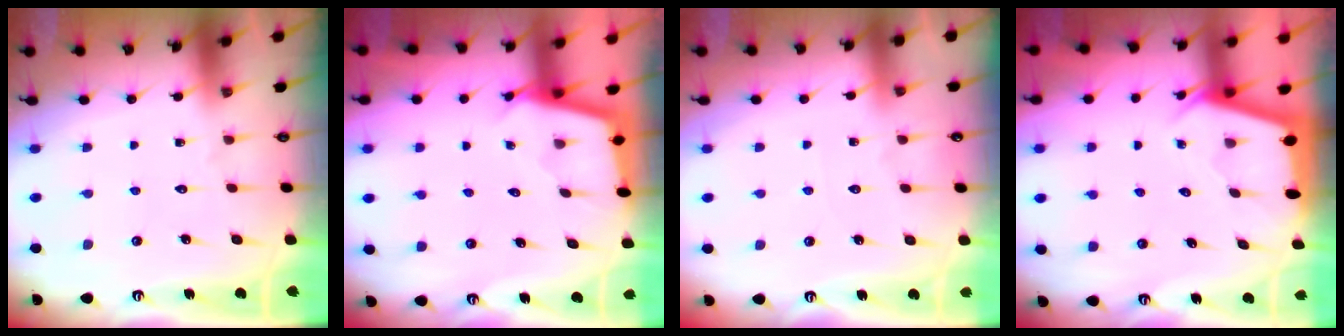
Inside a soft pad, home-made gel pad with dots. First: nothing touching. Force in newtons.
{"total": 2.3, "press": 2.3, "slide": 0.2}
{"total": 2.3, "press": 2.3, "slide": 0.4}
{"total": 2.3, "press": 2.3, "slide": 0.3}